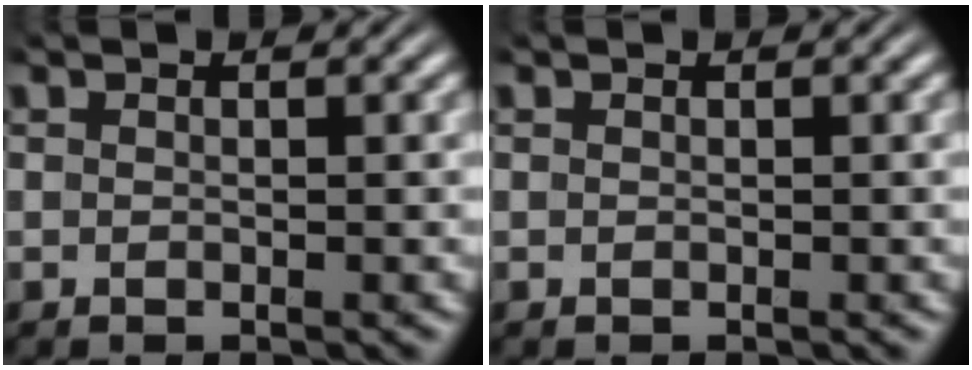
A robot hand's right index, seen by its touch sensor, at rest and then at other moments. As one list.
[{"total": 0.0}]